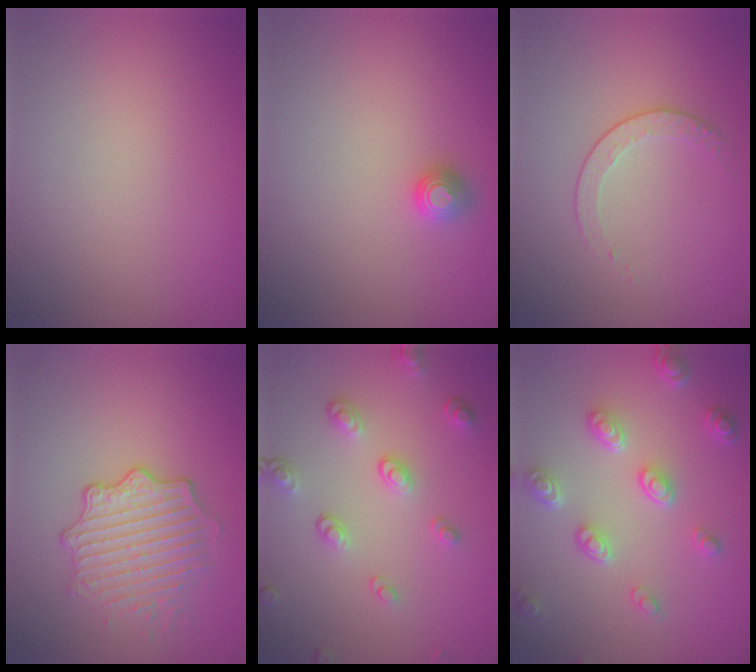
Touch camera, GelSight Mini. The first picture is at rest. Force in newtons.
{"total": 1.1, "press": 1.1, "slide": 0.2}
{"total": 1.6, "press": 1.0, "slide": 1.3}
{"total": 4.4, "press": 3.4, "slide": 2.8}
{"total": 3.5, "press": 2.6, "slide": 2.3}
{"total": 4.4, "press": 3.4, "slide": 2.9}